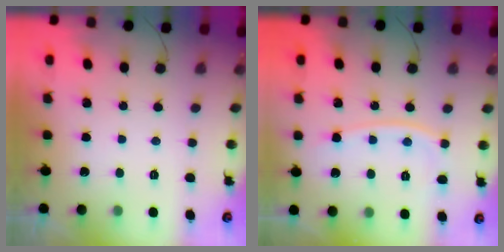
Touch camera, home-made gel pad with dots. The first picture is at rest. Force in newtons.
{"total": 9.2, "press": 9.1, "slide": 1.2}